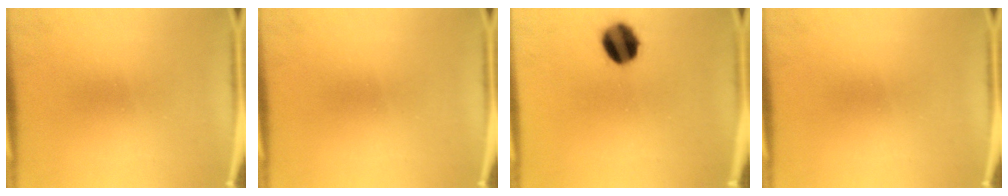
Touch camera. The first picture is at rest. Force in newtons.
{"total": 0.0}
{"total": 9.9}
{"total": 0.0}